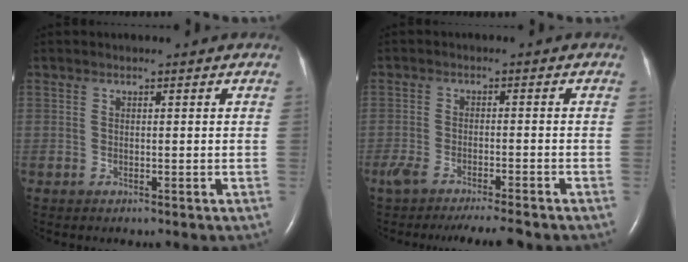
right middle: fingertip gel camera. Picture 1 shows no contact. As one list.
[{"total": 9.7, "force": [-8.4, 0.8, 4.8], "torque": [-0.073, -0.012, -0.128]}]